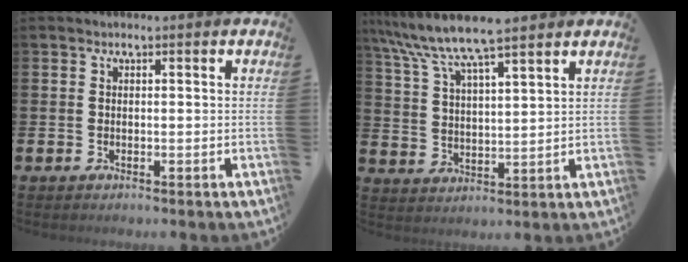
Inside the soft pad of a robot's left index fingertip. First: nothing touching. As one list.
[{"total": 8.4, "force": [7.5, 0.7, 3.5], "torque": [-0.098, -0.029, 0.134]}]